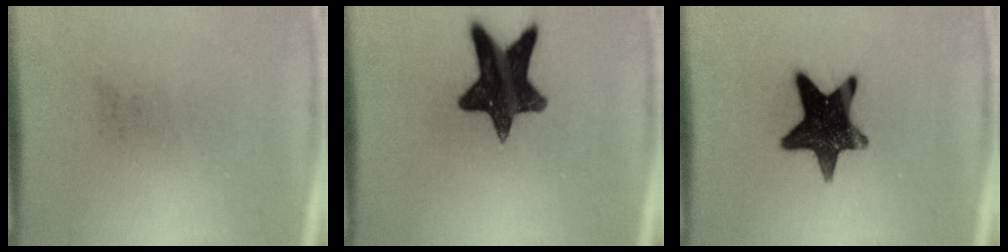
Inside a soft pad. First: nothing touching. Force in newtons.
{"total": 14.2}
{"total": 14.5}